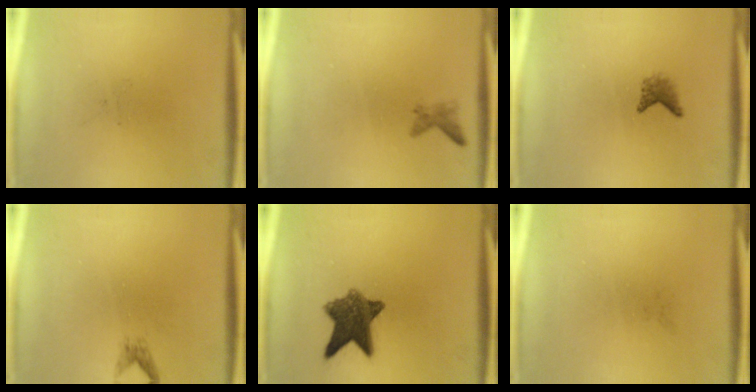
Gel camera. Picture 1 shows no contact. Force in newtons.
{"total": 1.1}
{"total": 1.7}
{"total": 1.1}
{"total": 8.8}
{"total": 0.0}